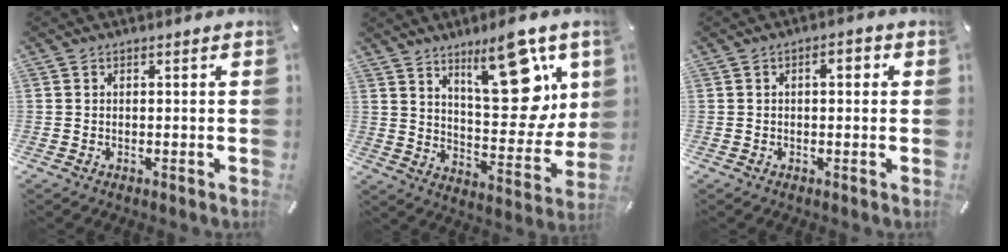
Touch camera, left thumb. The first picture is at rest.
{"total": 20.5, "force": [10.9, 8.9, 14.8], "torque": [-0.180, -0.072, 0.172]}
{"total": 2.7, "force": [0.3, 1.4, 2.3], "torque": [-0.034, 0.006, -0.002]}